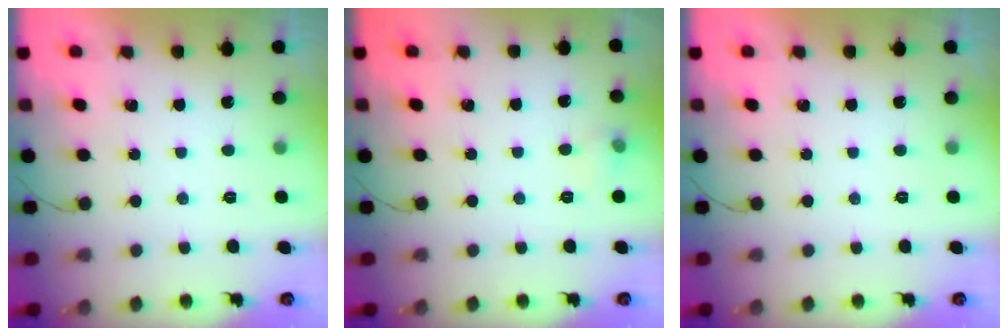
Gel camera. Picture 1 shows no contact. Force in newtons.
{"total": 8.1, "press": 4.3, "slide": 6.9}
{"total": 0.0}